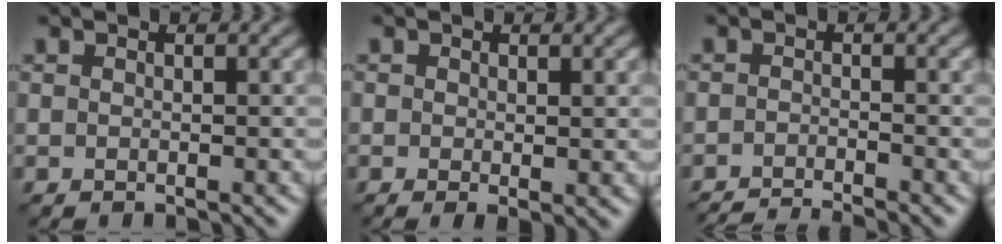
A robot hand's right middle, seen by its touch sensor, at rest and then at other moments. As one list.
[{"total": 1.1, "force": [0.2, 0.3, 1.0], "torque": [-0.013, -0.005, 0.003]}, {"total": 3.6, "force": [-3.2, 0.2, 1.6], "torque": [-0.021, -0.002, -0.061]}]